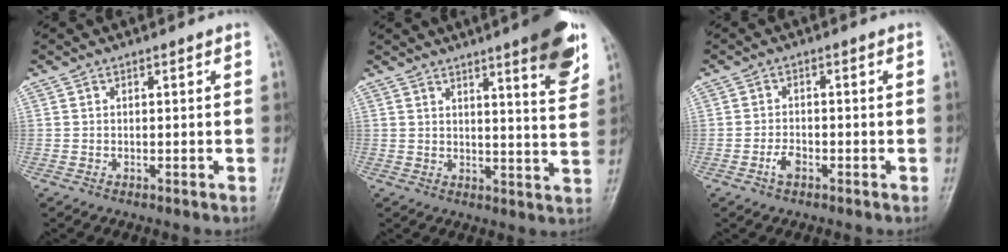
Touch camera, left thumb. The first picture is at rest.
{"total": 11.4, "force": [6.8, 1.6, 9.0], "torque": [-0.101, -0.036, 0.085]}
{"total": 2.6, "force": [-1.3, 1.4, 1.7], "torque": [-0.032, 0.009, -0.026]}